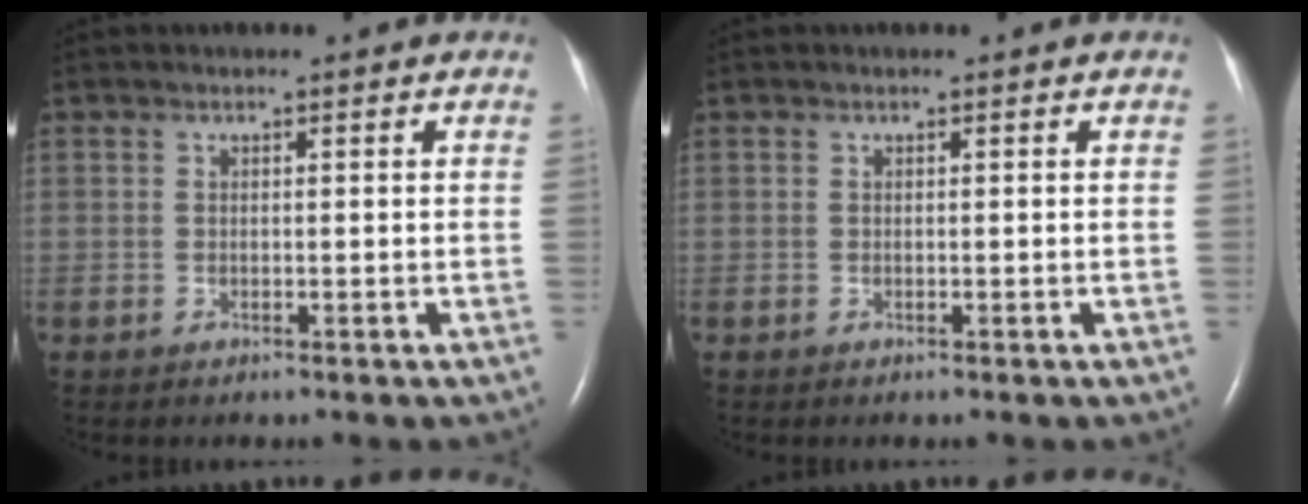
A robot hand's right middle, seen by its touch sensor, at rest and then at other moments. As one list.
[{"total": 0.0}]